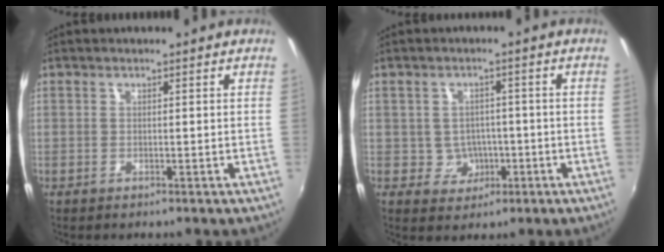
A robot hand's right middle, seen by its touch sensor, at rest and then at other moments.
{"total": 4.6, "force": [-1.1, 4.4, 0.9], "torque": [-0.025, 0.011, -0.004]}